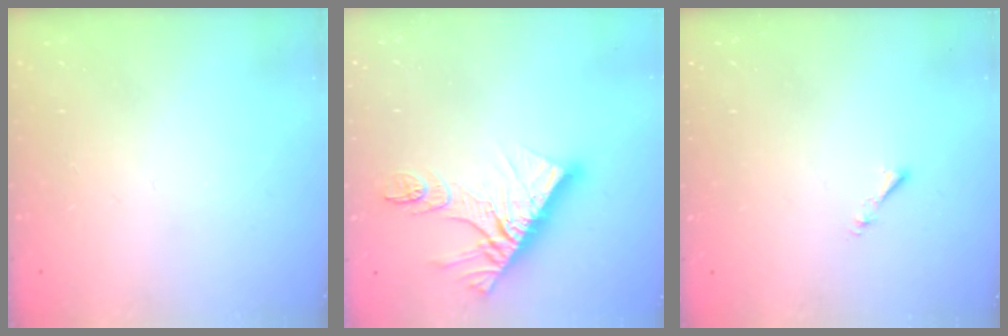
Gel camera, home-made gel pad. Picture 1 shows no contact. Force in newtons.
{"total": 13.6, "press": 13.6, "slide": 1.1}
{"total": 0.8, "press": 0.7, "slide": 0.3}